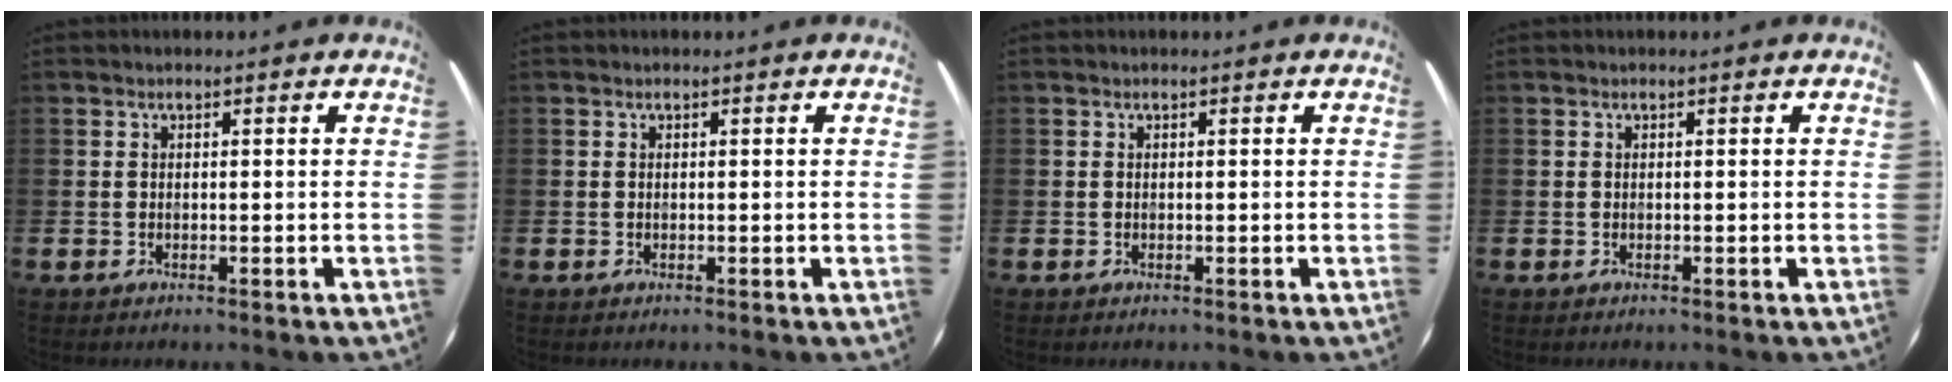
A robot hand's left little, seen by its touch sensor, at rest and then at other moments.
{"total": 0.0}
{"total": 0.0}
{"total": 0.0}